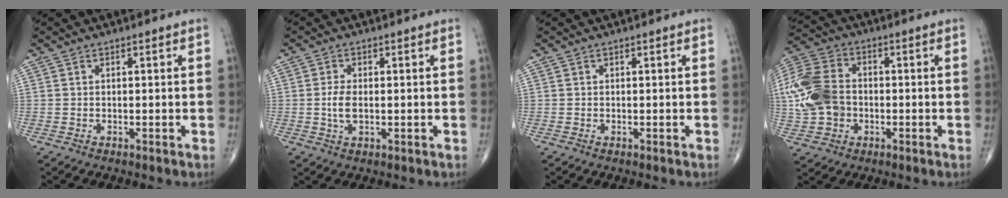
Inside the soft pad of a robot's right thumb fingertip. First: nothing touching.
{"total": 3.6, "force": [-0.1, 1.8, 3.1], "torque": [-0.067, -0.003, -0.003]}
{"total": 0.0}
{"total": 14.8, "force": [-1.1, 11.2, 9.7], "torque": [-0.207, 0.018, -0.023]}